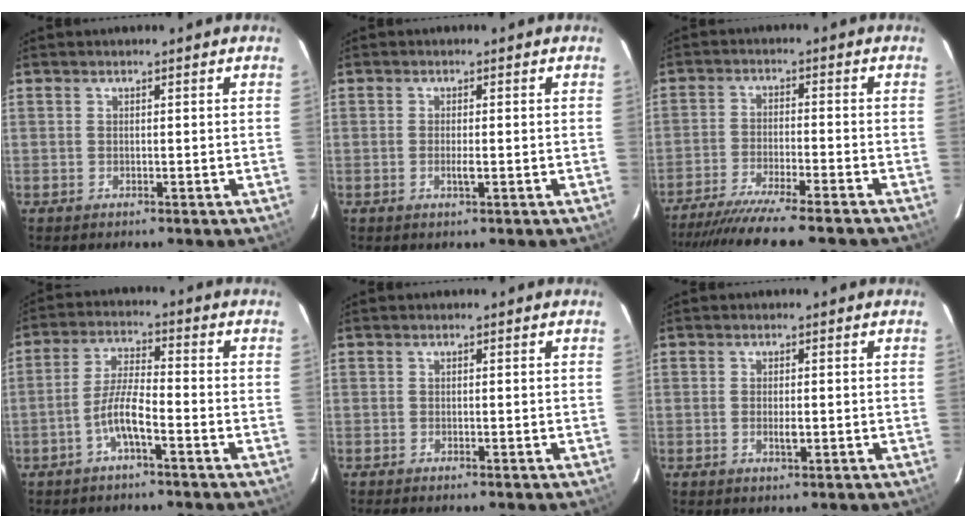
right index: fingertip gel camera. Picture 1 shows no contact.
{"total": 1.6, "force": [-0.5, 0.3, 1.6], "torque": [-0.030, -0.002, -0.009]}
{"total": 15.9, "force": [-13.8, 0.6, 7.8], "torque": [-0.161, -0.039, -0.221]}
{"total": 5.7, "force": [-3.1, 0.8, 4.8], "torque": [-0.102, 0.009, -0.058]}
{"total": 0.6, "force": [-0.5, -0.1, 0.3], "torque": [-0.005, 0.000, -0.009]}
{"total": 2.0, "force": [-0.4, 0.8, 1.8], "torque": [-0.032, -0.002, -0.007]}